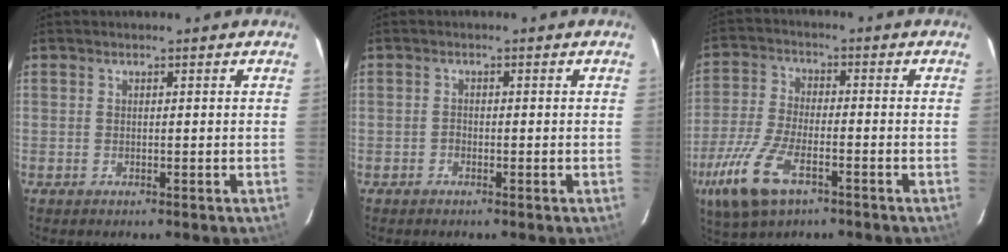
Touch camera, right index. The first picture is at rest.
{"total": 0.9, "force": [-0.7, 0.6, 0.0], "torque": [0.000, 0.000, -0.013]}
{"total": 14.2, "force": [-7.5, 6.1, 10.4], "torque": [-0.240, -0.027, -0.146]}